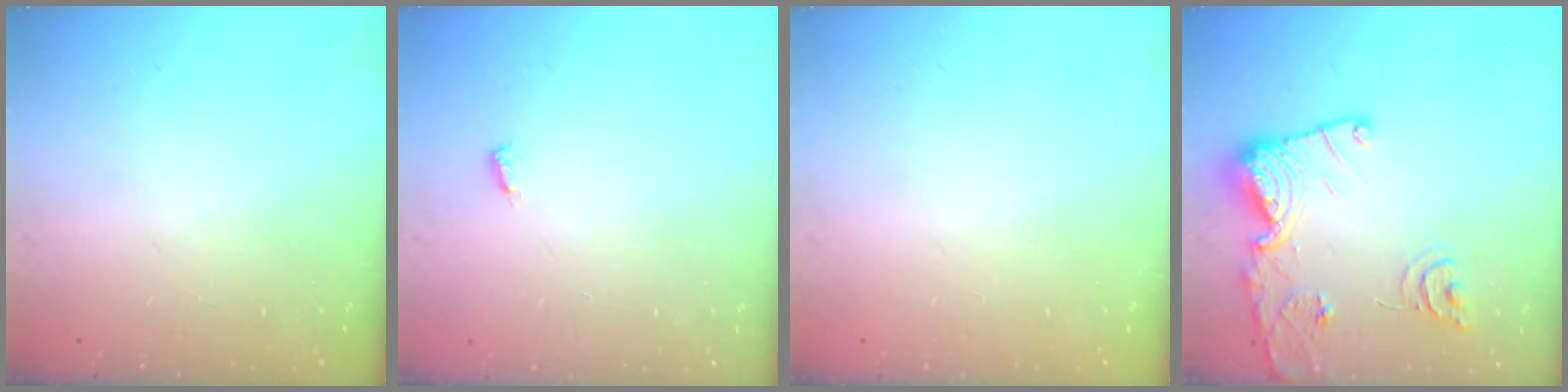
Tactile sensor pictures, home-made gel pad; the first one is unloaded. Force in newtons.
{"total": 3.1, "press": 3.1, "slide": 0.2}
{"total": 0.0}
{"total": 18.1, "press": 18.0, "slide": 2.0}